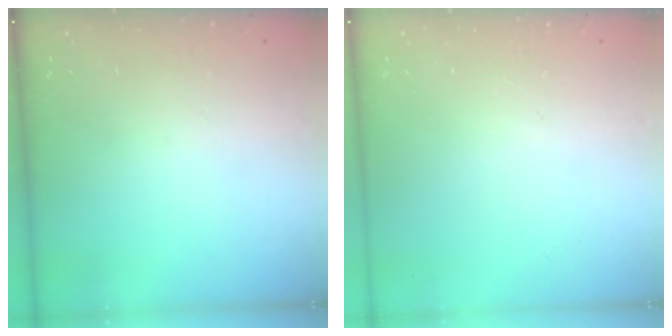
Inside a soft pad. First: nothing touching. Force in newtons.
{"total": 0.0}